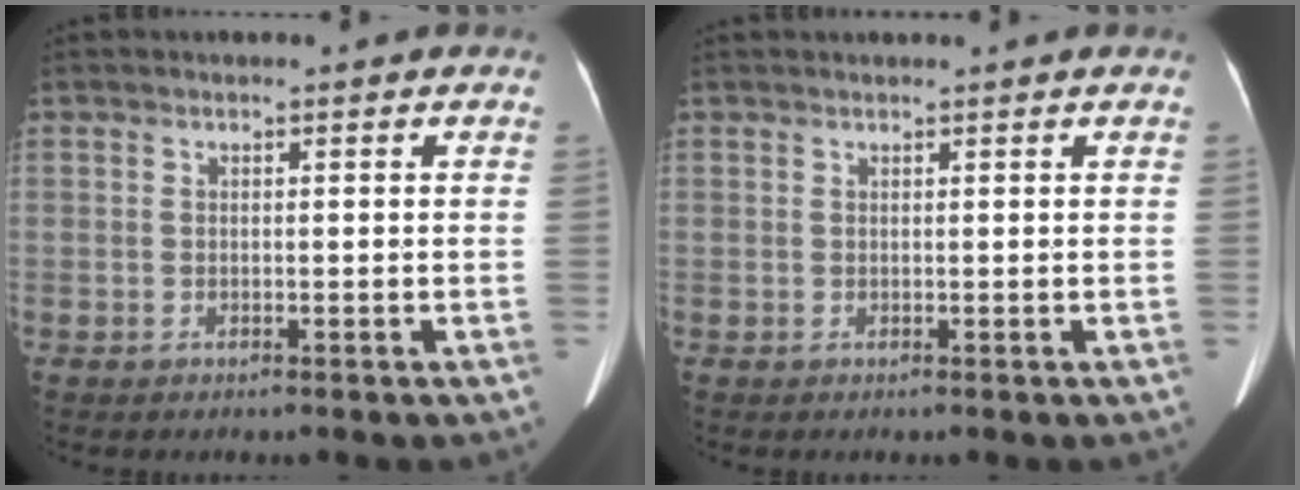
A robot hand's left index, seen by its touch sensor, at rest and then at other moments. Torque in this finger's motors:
{"motor_torque": [0.45, -0.52, -0.01, 0.04]}